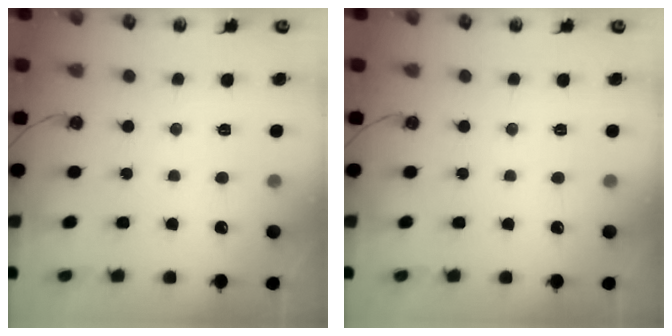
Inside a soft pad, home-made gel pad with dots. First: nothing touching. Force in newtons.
{"total": 0.0}